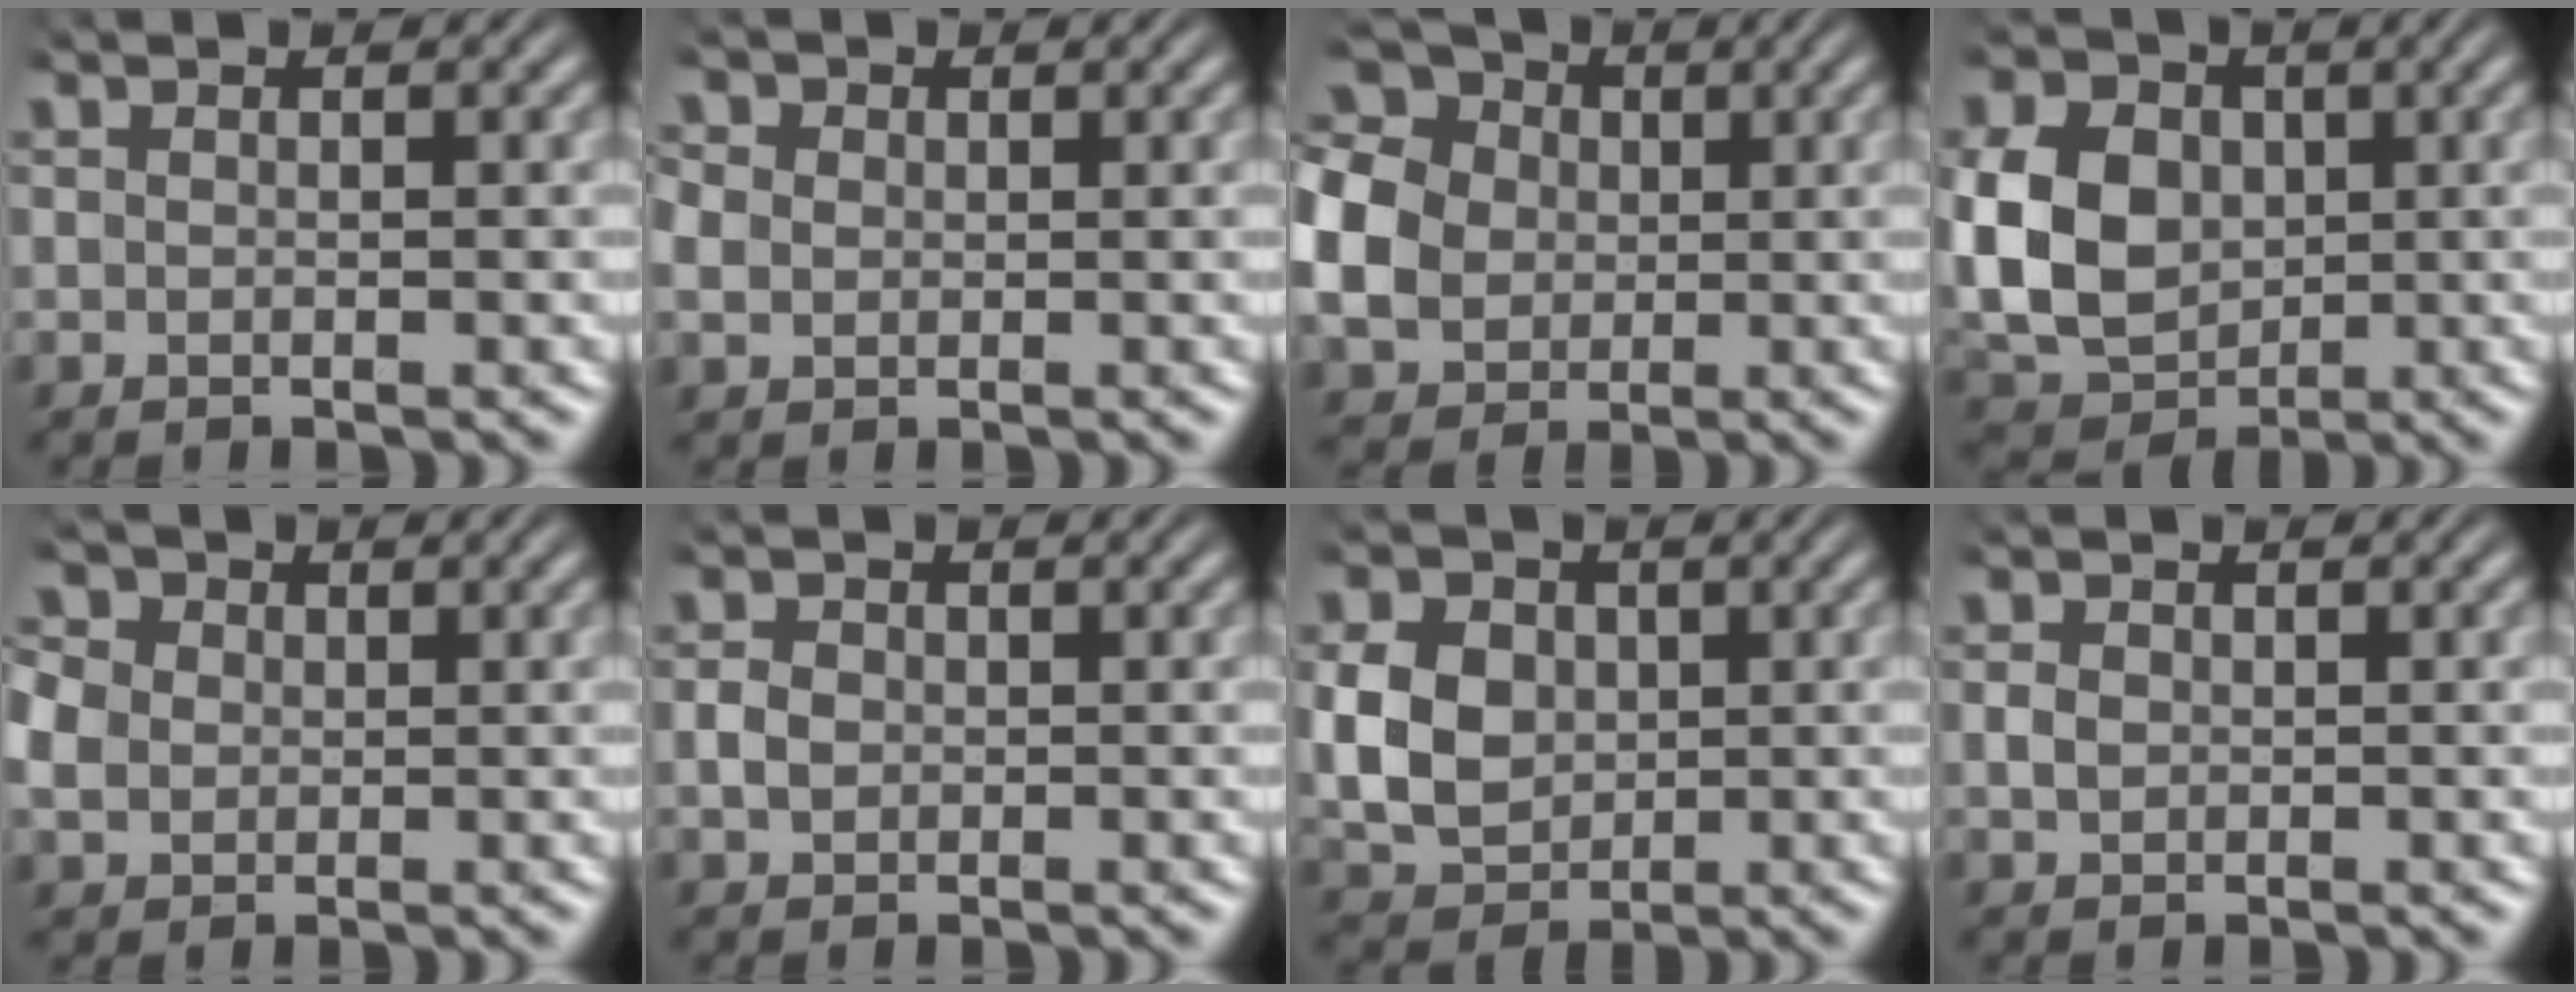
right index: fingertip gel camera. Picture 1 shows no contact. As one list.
[{"total": 3.3, "force": [0.5, 3.1, 1.1], "torque": [-0.036, -0.006, 0.010]}, {"total": 13.1, "force": [2.4, 11.1, 6.5], "torque": [-0.148, -0.013, 0.031]}, {"total": 10.1, "force": [-0.5, 8.5, 5.4], "torque": [-0.124, -0.041, 0.004]}, {"total": 5.4, "force": [0.9, 4.7, 2.5], "torque": [-0.066, -0.009, 0.018]}, {"total": 0.9, "force": [-0.3, 0.8, 0.4], "torque": [-0.012, -0.006, 0.000]}, {"total": 8.2, "force": [-0.4, 7.3, 3.8], "torque": [-0.092, -0.035, 0.005]}, {"total": 0.7, "force": [-0.1, 0.6, 0.3], "torque": [-0.009, -0.007, 0.006]}]